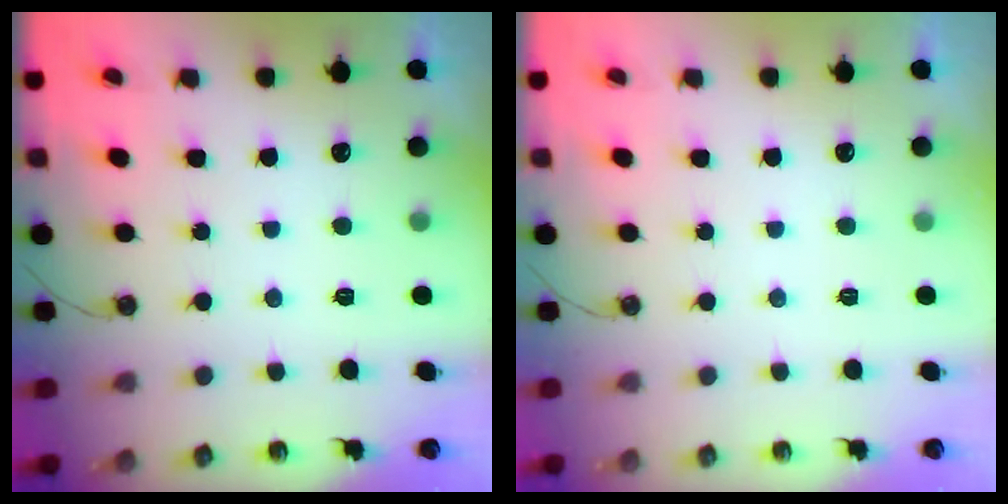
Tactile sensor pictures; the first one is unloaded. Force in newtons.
{"total": 0.0}